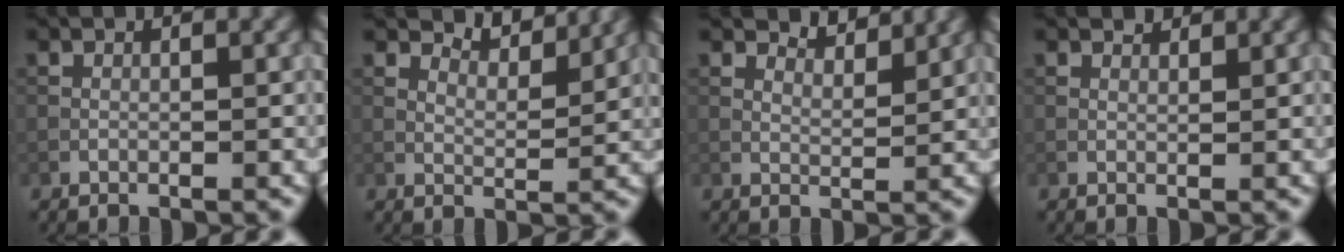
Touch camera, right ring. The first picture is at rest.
{"total": 3.8, "force": [3.5, 0.6, 1.3], "torque": [-0.031, -0.008, 0.051]}
{"total": 2.8, "force": [2.6, 0.5, 0.8], "torque": [-0.021, -0.007, 0.039]}
{"total": 1.0, "force": [0.9, 0.3, 0.3], "torque": [-0.010, -0.002, 0.014]}